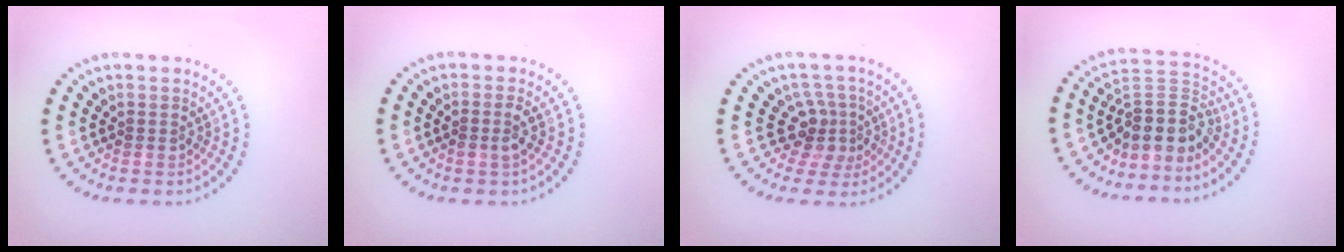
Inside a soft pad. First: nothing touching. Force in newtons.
{"total": 1.2, "press": 1.1, "slide": 0.6}
{"total": 3.3, "press": 2.3, "slide": 2.3}
{"total": 4.2, "press": 3.4, "slide": 2.5}